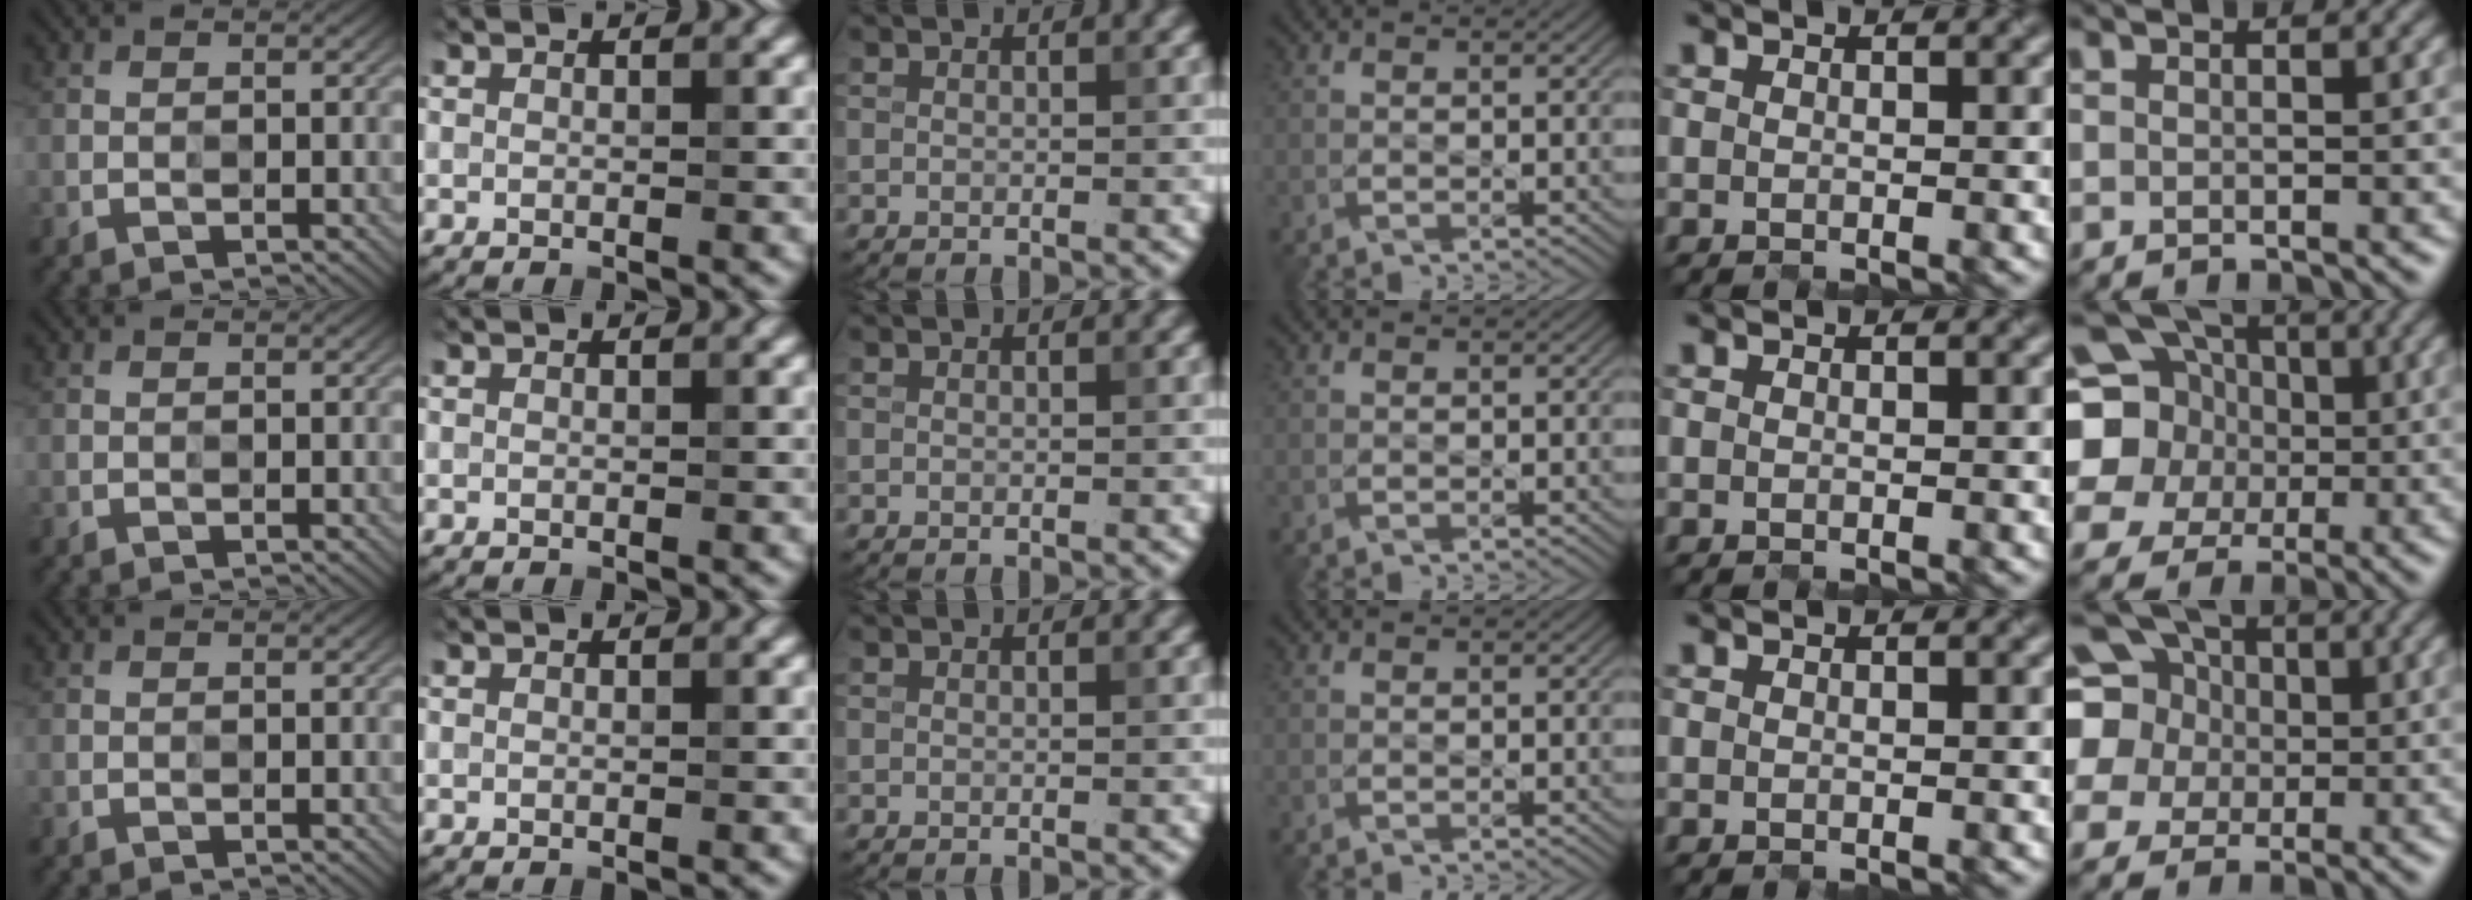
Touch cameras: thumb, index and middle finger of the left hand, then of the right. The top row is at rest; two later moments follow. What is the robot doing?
{"motion": "close", "object": "laptop"}